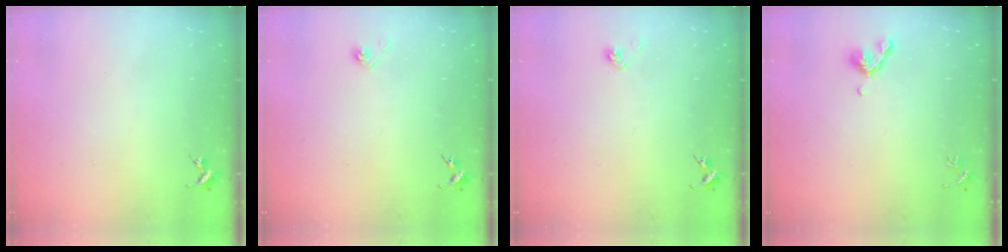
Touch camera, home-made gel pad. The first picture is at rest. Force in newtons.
{"total": 2.9, "press": 2.8, "slide": 0.8}
{"total": 2.9, "press": 2.8, "slide": 0.8}
{"total": 6.5, "press": 6.4, "slide": 1.3}